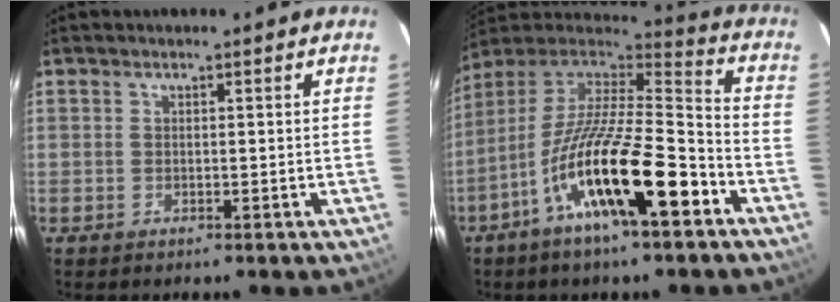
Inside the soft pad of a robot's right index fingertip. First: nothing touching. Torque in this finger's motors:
{"motor_torque": [1.24, -0.89, 1.05, 0.21]}